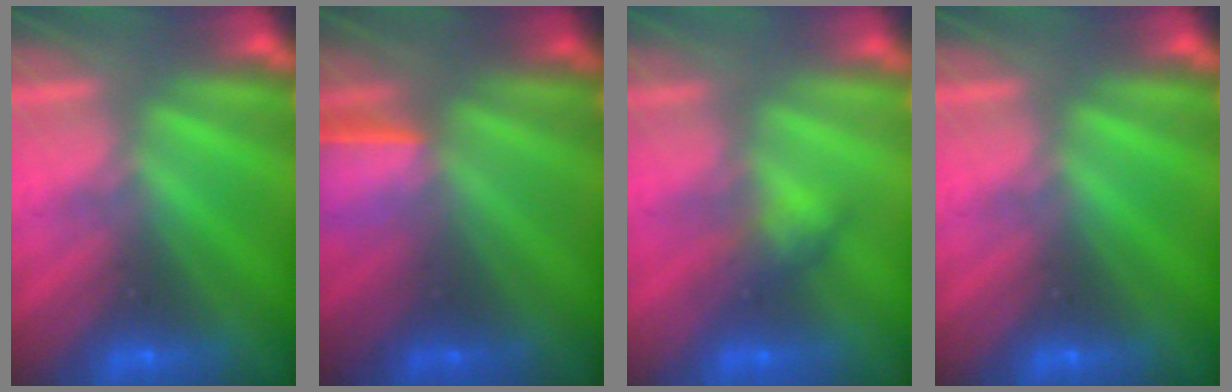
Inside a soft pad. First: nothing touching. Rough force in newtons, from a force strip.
{"total": 1.6}
{"total": 2.7}
{"total": 0.0}